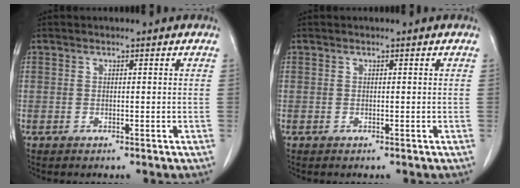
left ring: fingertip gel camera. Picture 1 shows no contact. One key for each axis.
{"total": 0.0}